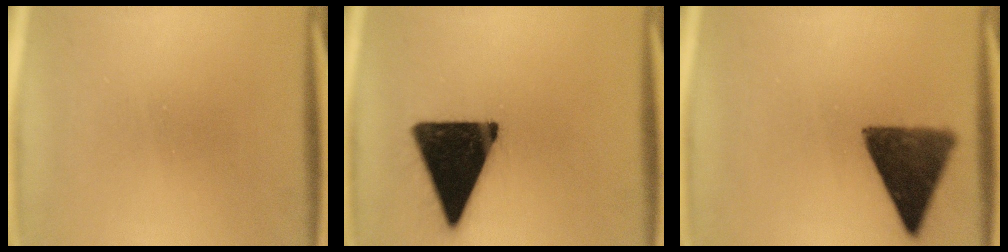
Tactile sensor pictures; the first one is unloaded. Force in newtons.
{"total": 18.1}
{"total": 11.8}